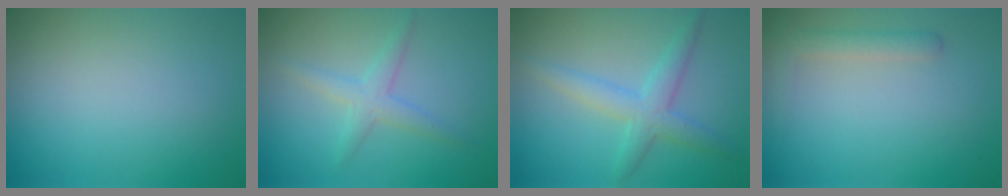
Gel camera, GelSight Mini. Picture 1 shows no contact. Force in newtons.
{"total": 2.2, "press": 2.2, "slide": 0.1}
{"total": 3.4, "press": 3.4, "slide": 0.0}
{"total": 1.9, "press": 1.9, "slide": 0.1}